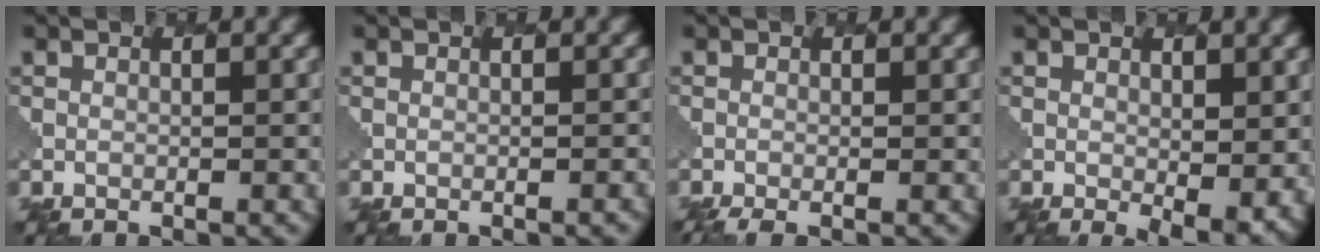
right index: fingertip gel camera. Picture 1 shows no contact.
{"total": 0.6, "force": [-0.4, 0.2, 0.4], "torque": [0.007, 0.003, -0.005]}
{"total": 2.5, "force": [-1.5, 0.7, 1.8], "torque": [-0.018, -0.002, -0.021]}
{"total": 3.2, "force": [0.3, 1.5, 2.8], "torque": [-0.040, -0.016, 0.013]}